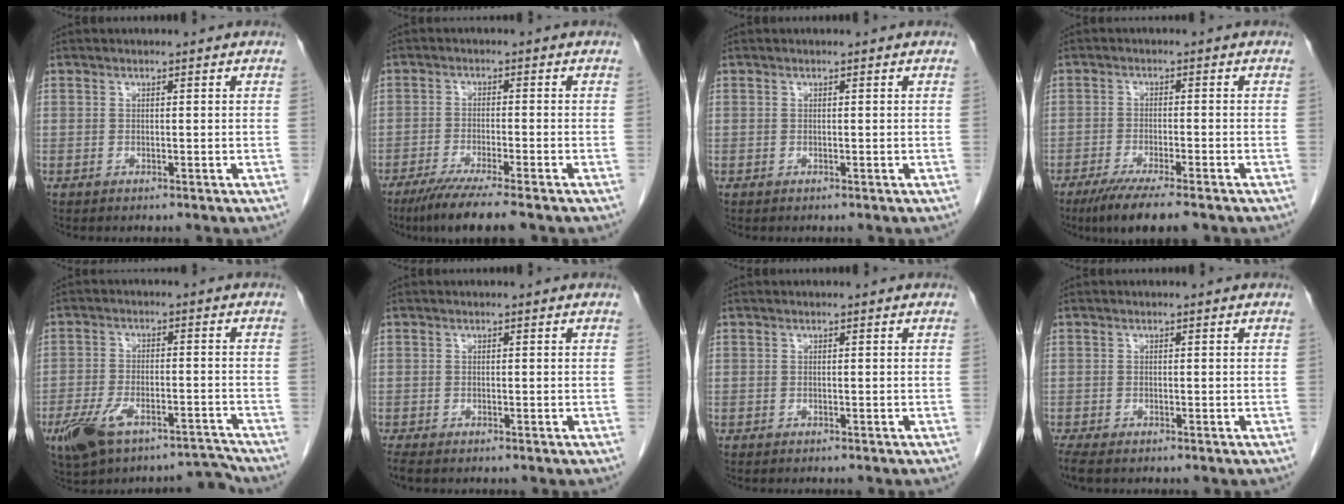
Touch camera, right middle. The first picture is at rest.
{"total": 7.3, "force": [-5.6, -0.4, 4.7], "torque": [-0.075, -0.020, -0.093]}
{"total": 0.0}
{"total": 7.6, "force": [-5.8, 0.3, 4.9], "torque": [-0.079, -0.019, -0.094]}
{"total": 9.4, "force": [-7.6, 2.9, 4.8], "torque": [-0.083, 0.022, -0.127]}
{"total": 1.8, "force": [-1.5, 0.5, 0.9], "torque": [-0.019, -0.007, -0.024]}
{"total": 1.4, "force": [-1.2, 0.3, 0.6], "torque": [-0.011, -0.002, -0.013]}
{"total": 3.1, "force": [-2.4, 1.0, 1.7], "torque": [-0.036, -0.011, -0.038]}